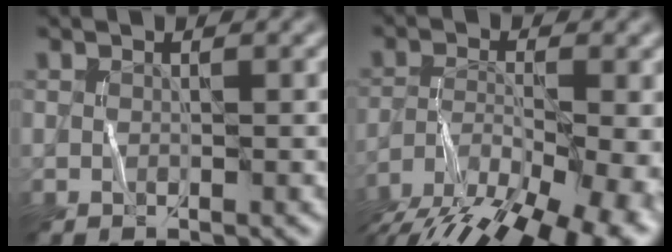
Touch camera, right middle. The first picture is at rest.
{"total": 14.2, "force": [-10.0, 5.8, 8.2], "torque": [-0.134, -0.032, -0.135]}